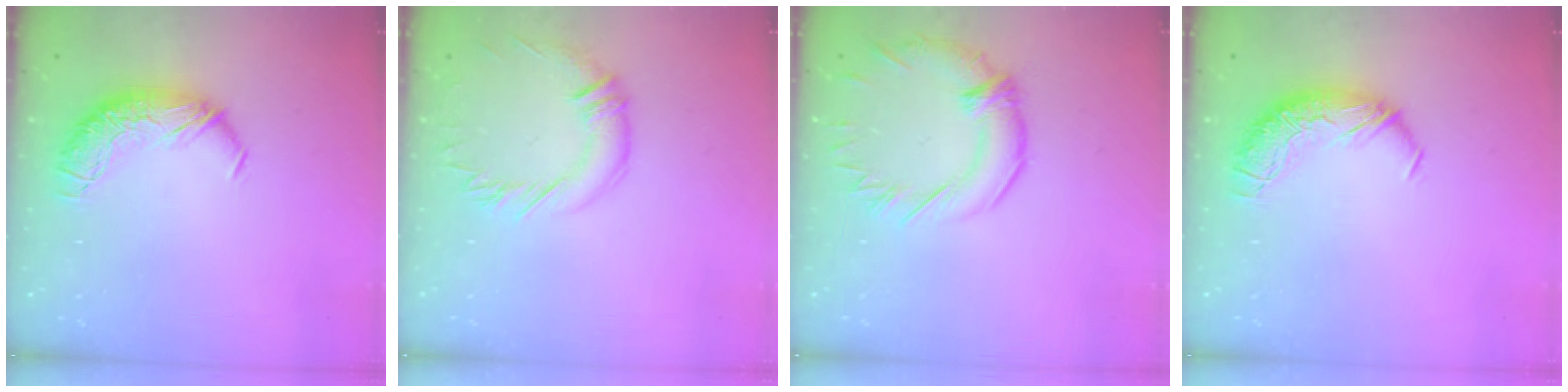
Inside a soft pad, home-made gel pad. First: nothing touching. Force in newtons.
{"total": 1.3, "press": 1.1, "slide": 0.7}
{"total": 2.7, "press": 2.2, "slide": 1.5}
{"total": 0.0}